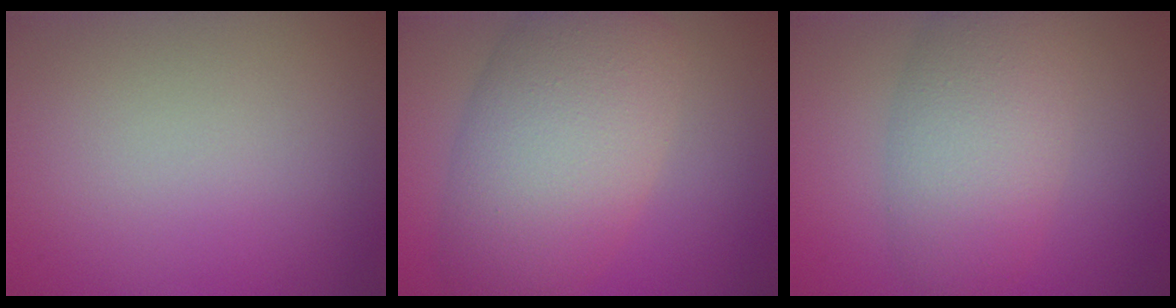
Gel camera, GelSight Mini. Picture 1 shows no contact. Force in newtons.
{"total": 9.4, "press": 9.4, "slide": 0.5}
{"total": 6.2, "press": 6.2, "slide": 0.1}